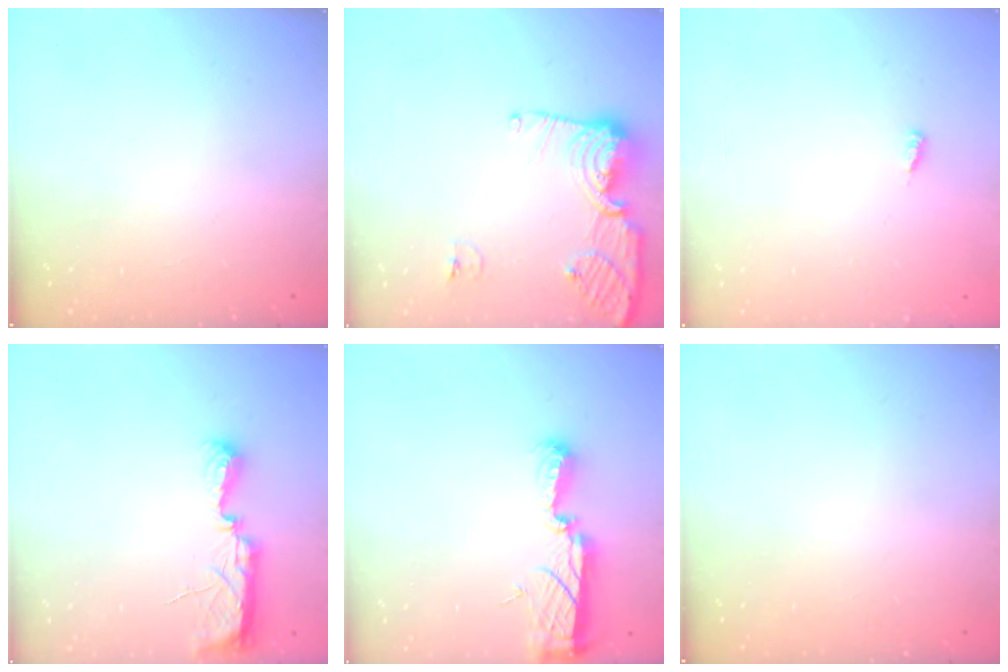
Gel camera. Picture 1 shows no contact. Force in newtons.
{"total": 11.7, "press": 11.7, "slide": 1.2}
{"total": 2.6, "press": 2.6, "slide": 0.3}
{"total": 8.1, "press": 8.0, "slide": 1.2}
{"total": 9.0, "press": 8.9, "slide": 0.8}
{"total": 0.0}